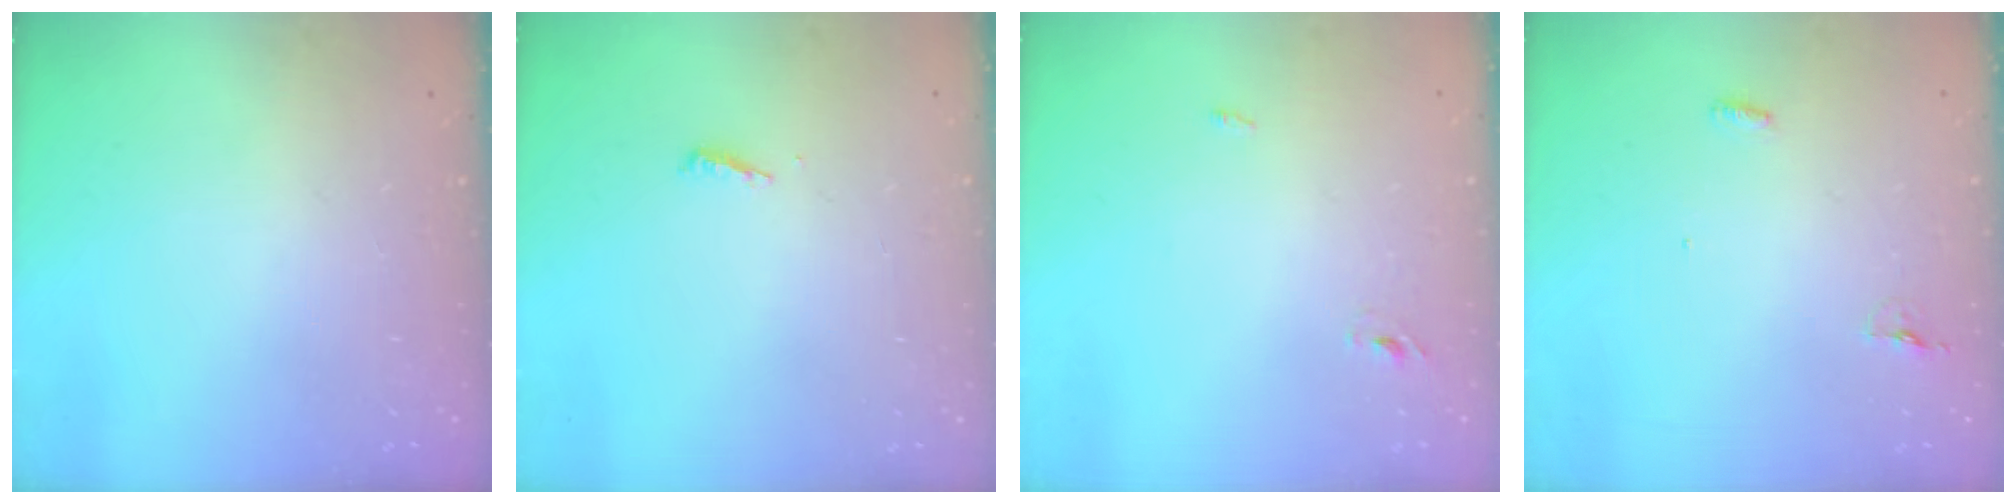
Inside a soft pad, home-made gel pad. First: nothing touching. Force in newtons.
{"total": 3.6, "press": 3.6, "slide": 0.4}
{"total": 2.3, "press": 2.1, "slide": 1.0}
{"total": 7.4, "press": 4.4, "slide": 6.0}